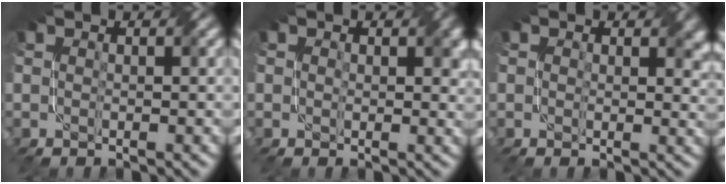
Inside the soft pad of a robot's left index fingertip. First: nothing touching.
{"total": 2.2, "force": [0.7, 1.5, 1.5], "torque": [-0.018, -0.003, 0.009]}
{"total": 2.7, "force": [1.2, 1.9, 1.6], "torque": [-0.018, -0.006, 0.014]}